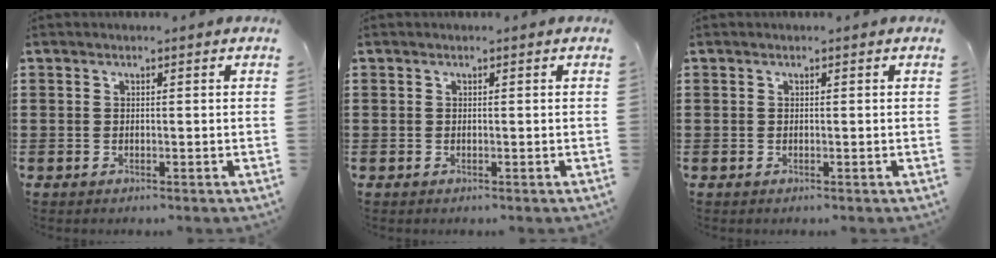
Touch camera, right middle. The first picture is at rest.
{"total": 0.0}
{"total": 0.0}